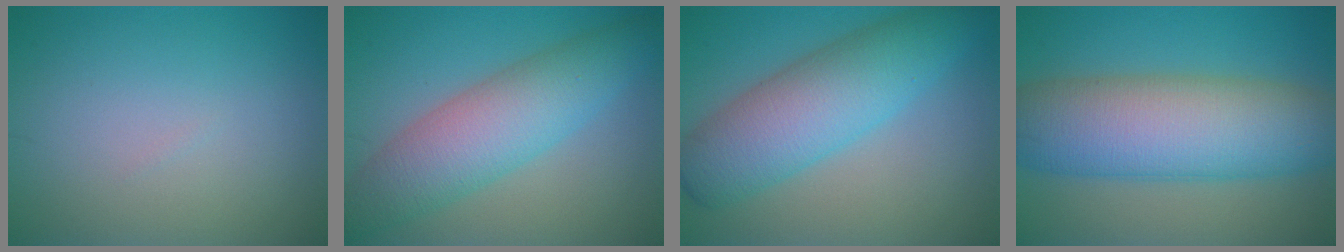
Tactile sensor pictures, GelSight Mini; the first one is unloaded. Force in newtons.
{"total": 7.1, "press": 7.1, "slide": 0.4}
{"total": 6.5, "press": 6.5, "slide": 0.2}
{"total": 11.2, "press": 11.2, "slide": 0.2}